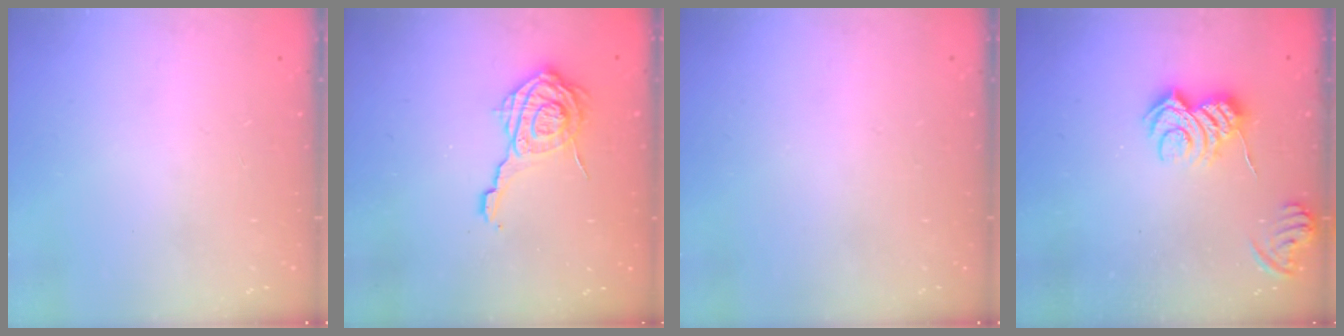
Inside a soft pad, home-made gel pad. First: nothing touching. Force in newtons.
{"total": 12.8, "press": 12.8, "slide": 0.9}
{"total": 0.0}
{"total": 7.8, "press": 7.7, "slide": 0.9}